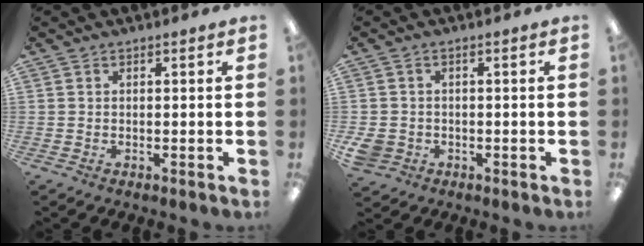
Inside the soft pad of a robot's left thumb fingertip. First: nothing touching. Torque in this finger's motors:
{"motor_torque": [-0.30, 0.48, 0.34, -0.20, 0.03]}